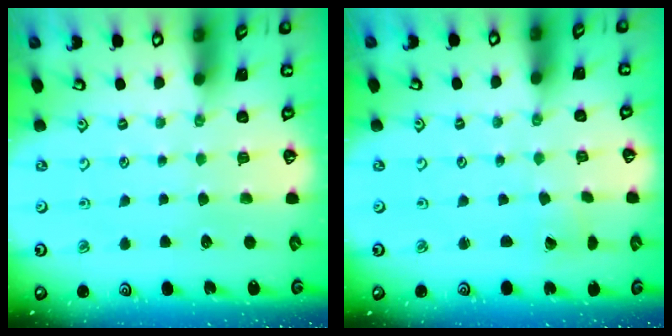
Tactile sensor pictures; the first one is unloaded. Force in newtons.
{"total": 1.5, "press": 1.5, "slide": 0.0}